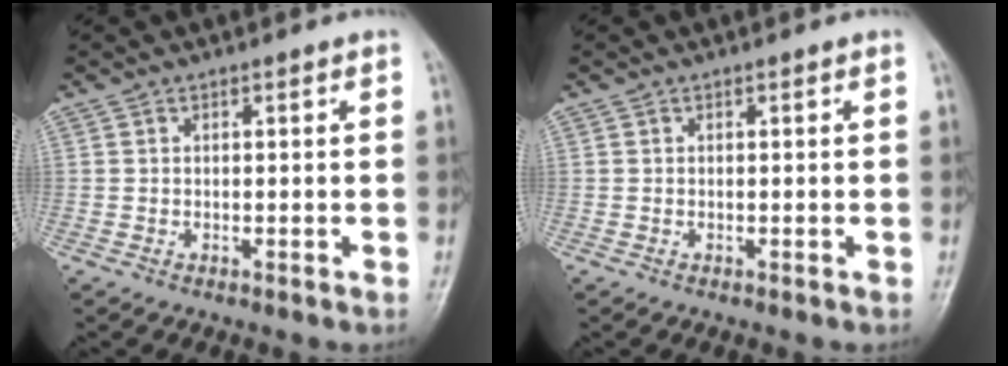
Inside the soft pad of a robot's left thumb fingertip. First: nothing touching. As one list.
[{"total": 0.0}]